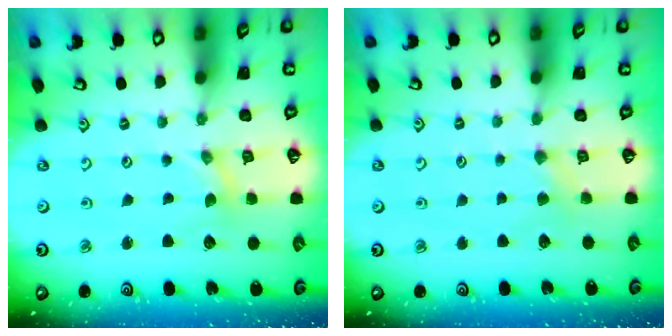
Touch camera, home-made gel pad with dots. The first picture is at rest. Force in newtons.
{"total": 2.1, "press": 2.1, "slide": 0.5}